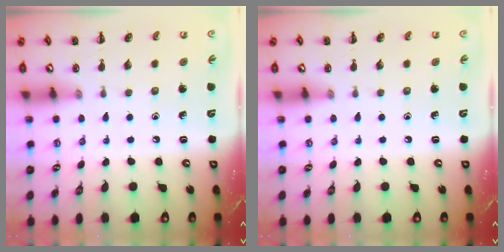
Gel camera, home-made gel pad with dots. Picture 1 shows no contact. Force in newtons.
{"total": 0.0}